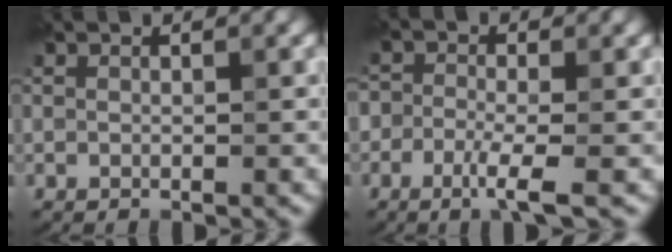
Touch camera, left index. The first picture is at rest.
{"total": 2.7, "force": [-1.4, 0.8, 2.1], "torque": [-0.041, 0.001, -0.035]}